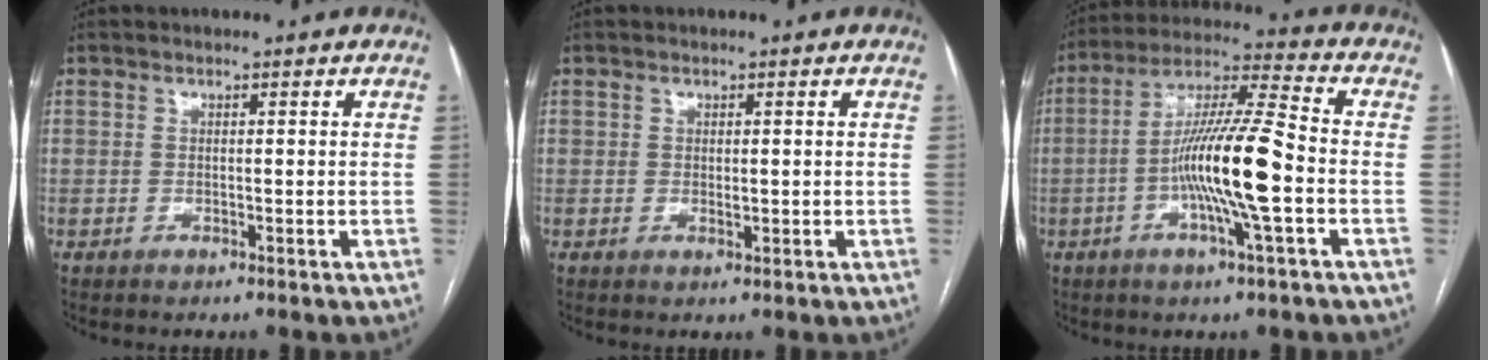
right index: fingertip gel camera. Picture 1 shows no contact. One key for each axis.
{"total": 0.8, "fx": 0.1, "fy": 0.4, "fz": 0.6, "tx": -0.012, "ty": -0.003, "tz": 0.004}
{"total": 13.6, "fx": -3.1, "fy": -0.1, "fz": 13.2, "tx": -0.250, "ty": 0.003, "tz": -0.065}